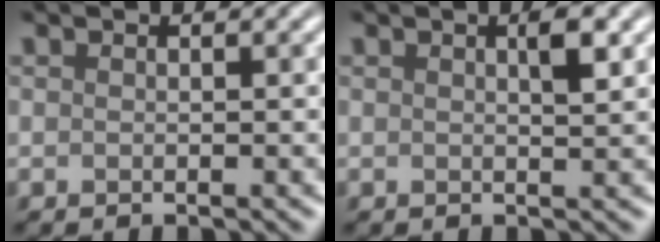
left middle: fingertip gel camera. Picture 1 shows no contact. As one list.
[{"total": 1.9, "force": [0.8, 0.3, 1.7], "torque": [-0.022, 0.003, 0.010]}]